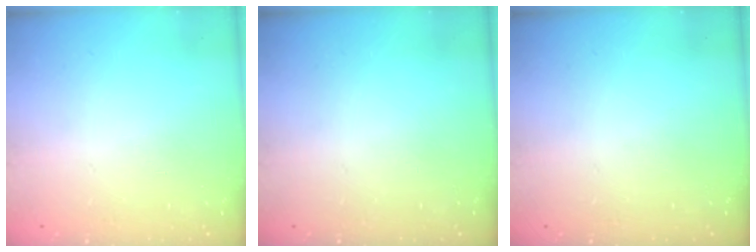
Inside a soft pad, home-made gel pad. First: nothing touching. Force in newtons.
{"total": 0.0}
{"total": 0.0}